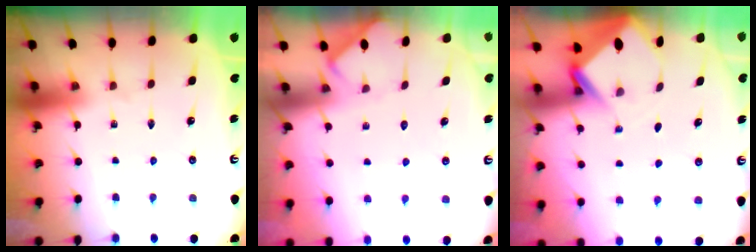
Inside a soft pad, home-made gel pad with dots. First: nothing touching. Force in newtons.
{"total": 3.3, "press": 3.3, "slide": 0.4}
{"total": 3.3, "press": 3.3, "slide": 0.2}